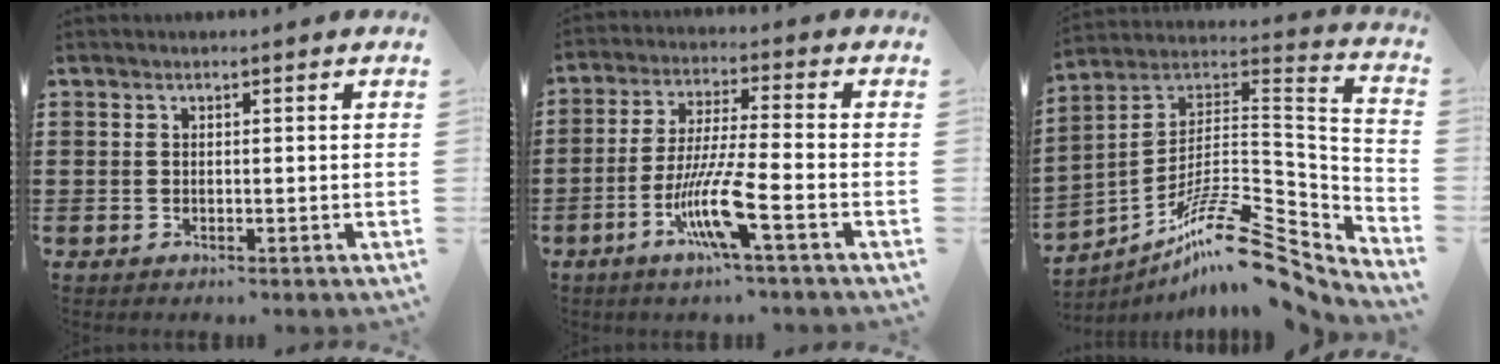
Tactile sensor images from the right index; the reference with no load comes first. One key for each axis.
{"total": 10.1, "fx": -4.6, "fy": 0.6, "fz": 8.9, "tx": -0.185, "ty": -0.013, "tz": -0.092}
{"total": 15.9, "fx": -11.3, "fy": 4.2, "fz": 10.3, "tx": -0.162, "ty": 0.022, "tz": -0.204}